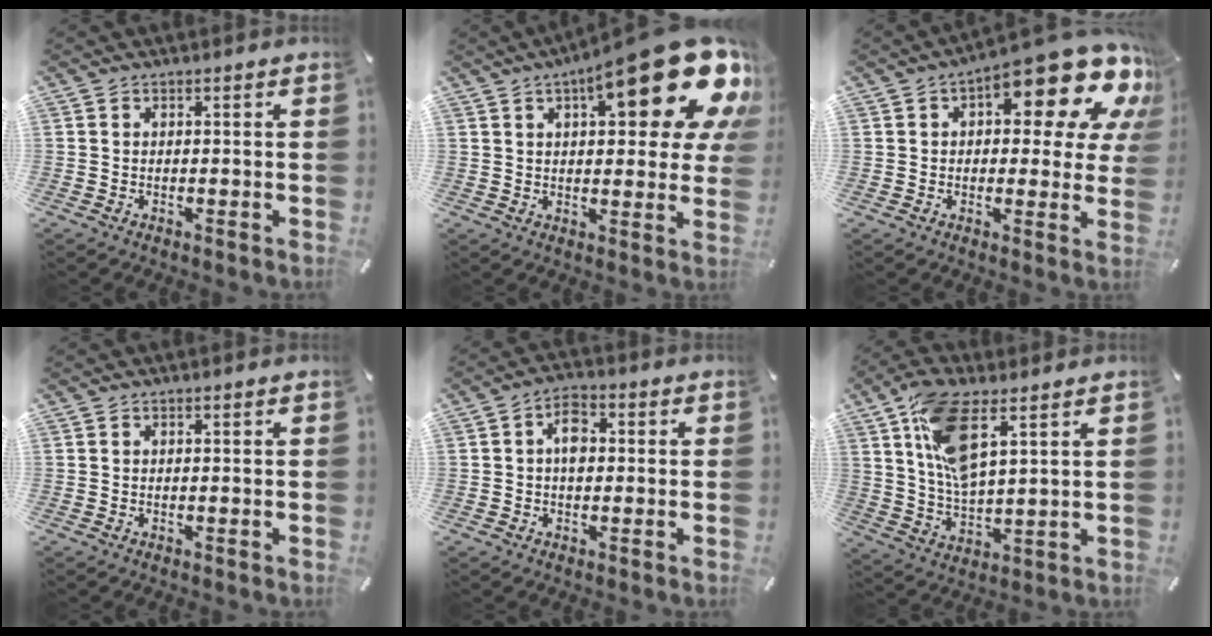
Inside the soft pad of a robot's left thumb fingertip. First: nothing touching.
{"total": 24.5, "force": [11.8, 9.4, 19.3], "torque": [-0.254, -0.066, 0.189]}
{"total": 17.8, "force": [9.6, 6.8, 13.4], "torque": [-0.173, -0.077, 0.150]}
{"total": 0.0}
{"total": 5.5, "force": [0.2, 3.5, 4.2], "torque": [-0.056, 0.004, -0.001]}
{"total": 12.6, "force": [6.1, 4.8, 9.9], "torque": [-0.205, -0.015, 0.111]}